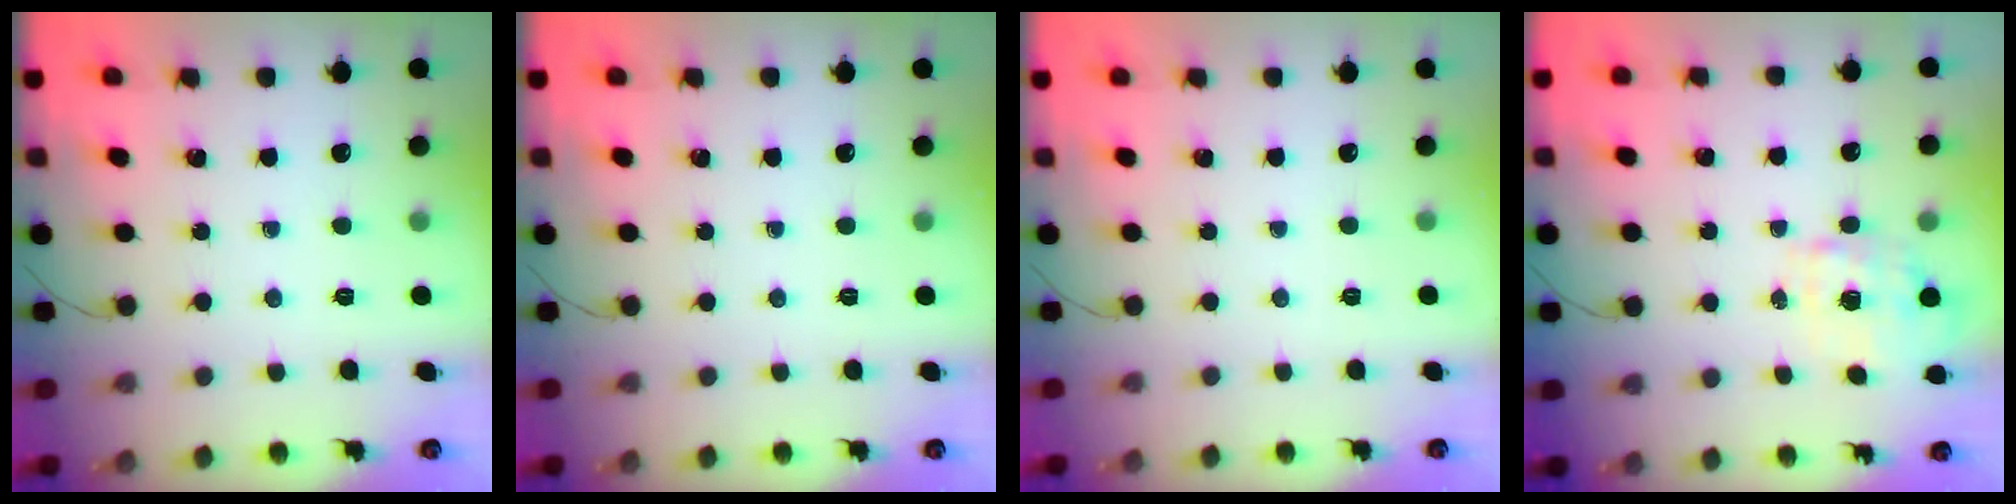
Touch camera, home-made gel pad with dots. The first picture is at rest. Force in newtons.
{"total": 0.0}
{"total": 2.5, "press": 2.4, "slide": 0.4}
{"total": 7.5, "press": 7.1, "slide": 2.3}